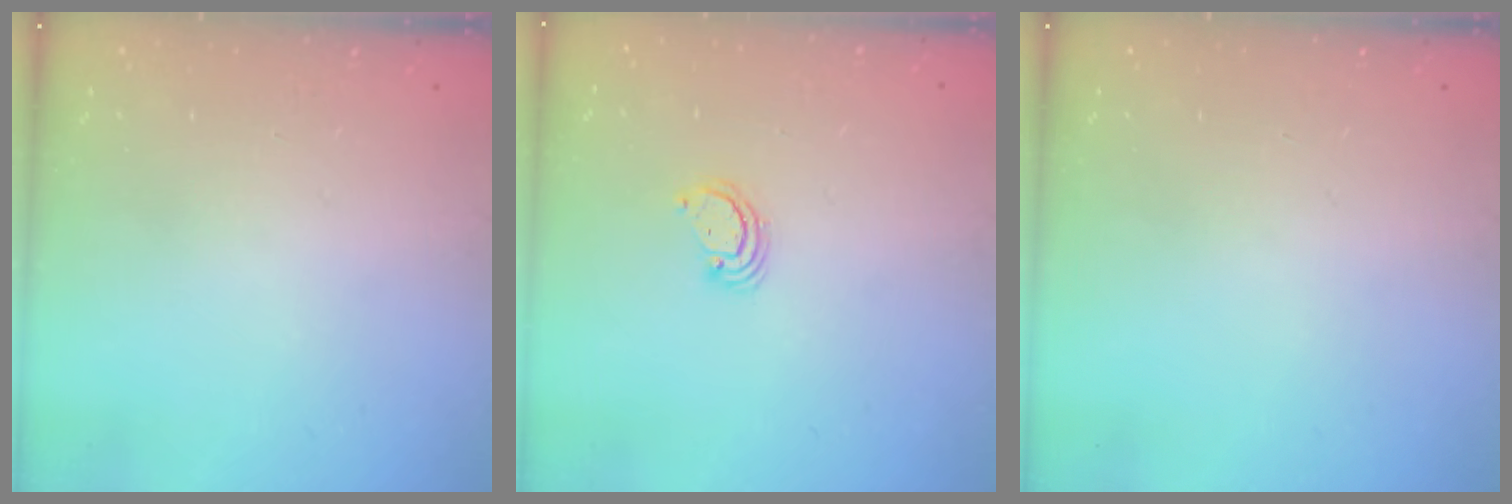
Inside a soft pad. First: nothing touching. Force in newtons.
{"total": 2.3, "press": 2.3, "slide": 0.1}
{"total": 0.0}